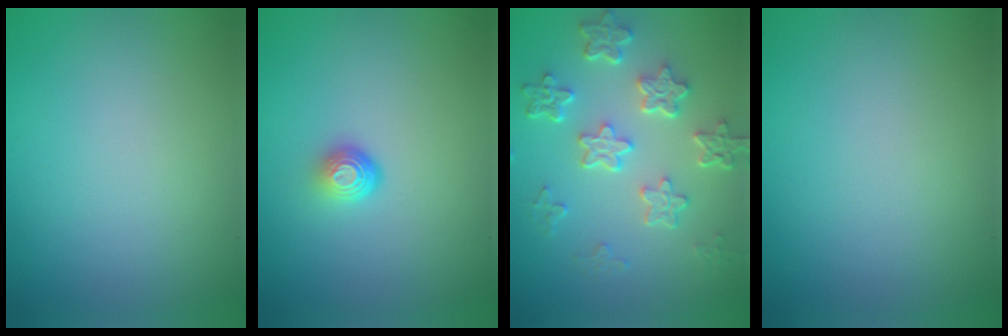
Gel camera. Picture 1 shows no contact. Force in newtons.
{"total": 1.7, "press": 1.1, "slide": 1.3}
{"total": 5.3, "press": 4.1, "slide": 3.4}
{"total": 0.0}